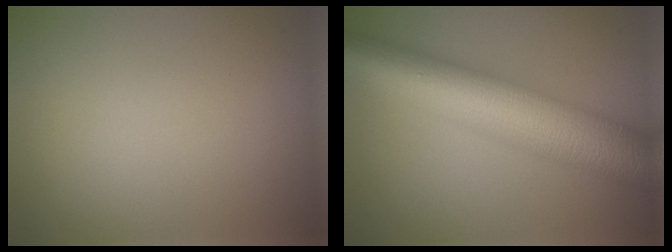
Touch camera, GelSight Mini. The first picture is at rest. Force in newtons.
{"total": 12.3, "press": 12.3, "slide": 0.1}